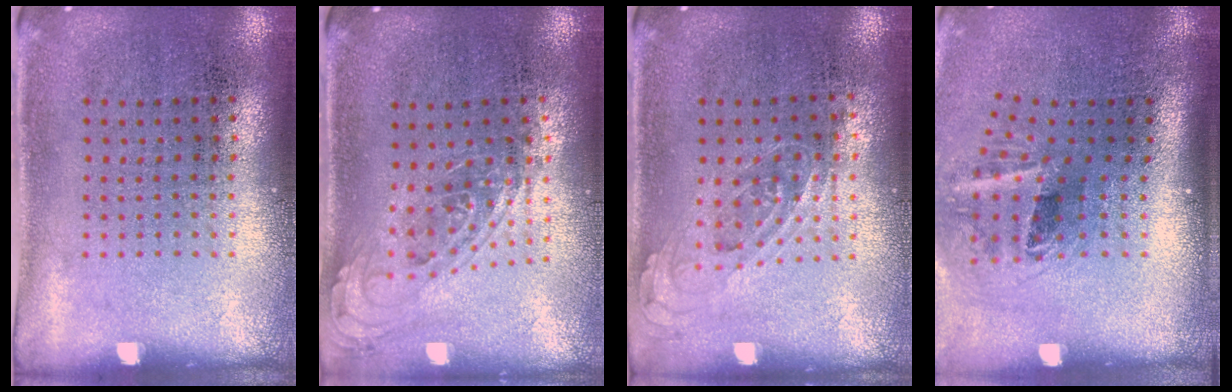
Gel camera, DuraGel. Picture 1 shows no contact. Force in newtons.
{"total": 0.9, "press": 0.9, "slide": 0.3}
{"total": 0.7, "press": 0.6, "slide": 0.3}
{"total": 2.2, "press": 1.3, "slide": 1.7}